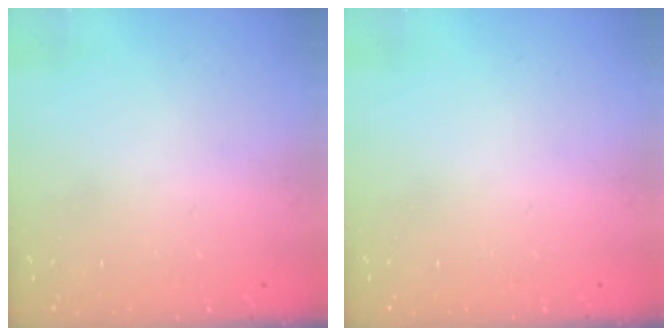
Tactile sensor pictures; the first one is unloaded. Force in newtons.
{"total": 0.0}